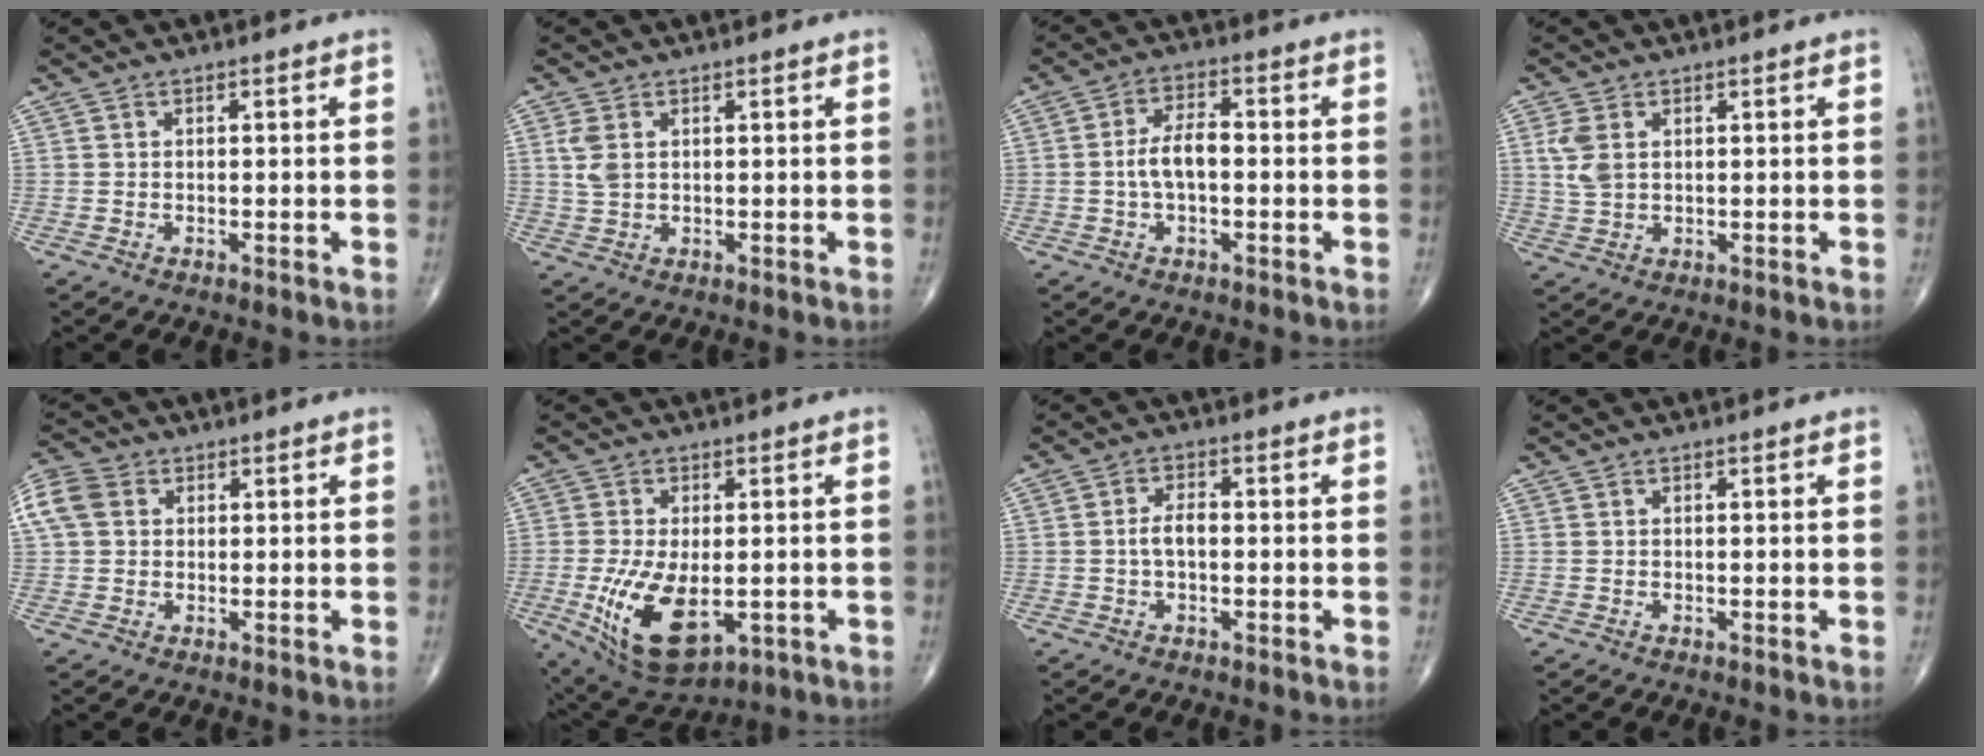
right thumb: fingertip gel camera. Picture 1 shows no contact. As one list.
[{"total": 3.5, "force": [0.9, 2.2, 2.6], "torque": [-0.062, 0.002, 0.023]}, {"total": 5.7, "force": [-0.7, 2.8, 4.9], "torque": [-0.097, 0.021, -0.018]}, {"total": 4.6, "force": [1.2, 2.9, 3.4], "torque": [-0.080, 0.001, 0.029]}, {"total": 8.5, "force": [2.3, 6.8, 4.6], "torque": [-0.107, 0.020, 0.043]}, {"total": 13.8, "force": [-3.0, 7.3, 11.4], "torque": [-0.210, -0.017, -0.030]}, {"total": 3.3, "force": [-0.4, 1.7, 2.8], "torque": [-0.054, 0.012, -0.010]}, {"total": 0.0}]